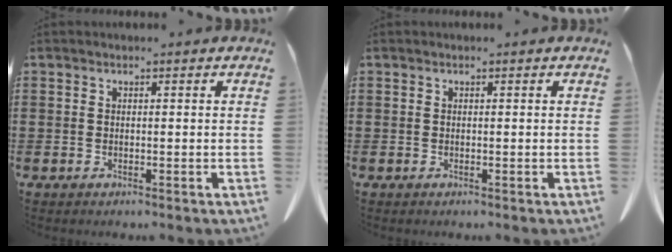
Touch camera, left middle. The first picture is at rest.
{"total": 0.0}